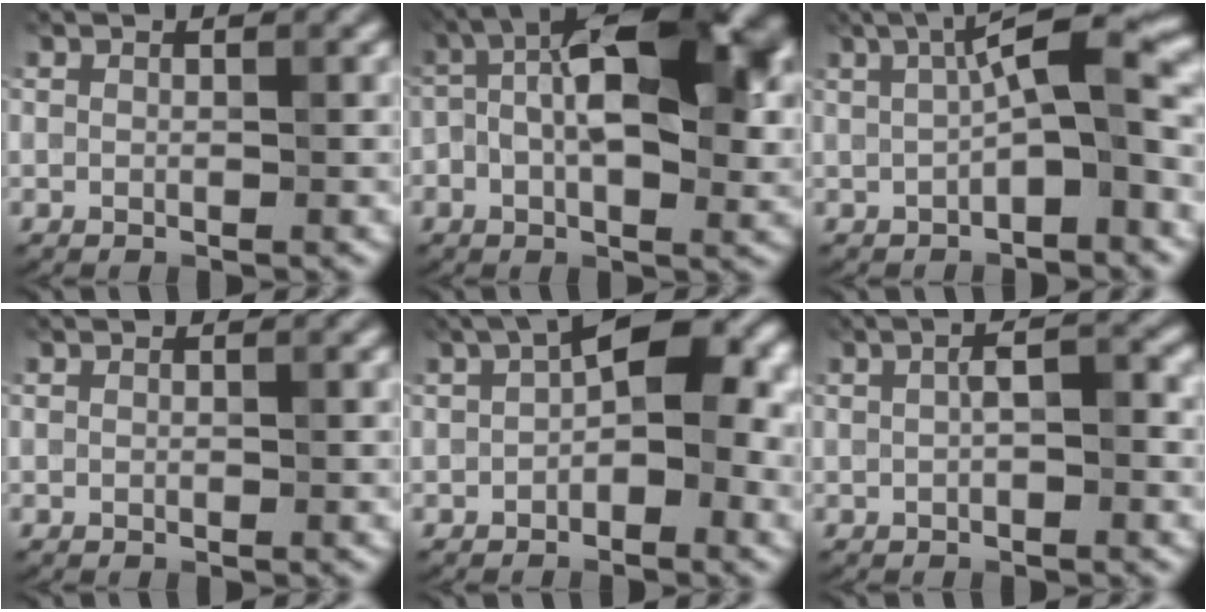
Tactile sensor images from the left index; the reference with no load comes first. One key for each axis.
{"total": 13.3, "fx": 0.8, "fy": 6.4, "fz": 11.6, "tx": -0.159, "ty": 0.036, "tz": 0.000}
{"total": 6.6, "fx": 0.5, "fy": 1.3, "fz": 6.4, "tx": -0.094, "ty": 0.021, "tz": -0.001}
{"total": 0.0}
{"total": 6.5, "fx": 0.5, "fy": 3.1, "fz": 5.6, "tx": -0.078, "ty": 0.020, "tz": -0.002}
{"total": 2.2, "fx": -0.1, "fy": 0.6, "fz": 2.1, "tx": -0.041, "ty": 0.010, "tz": -0.003}